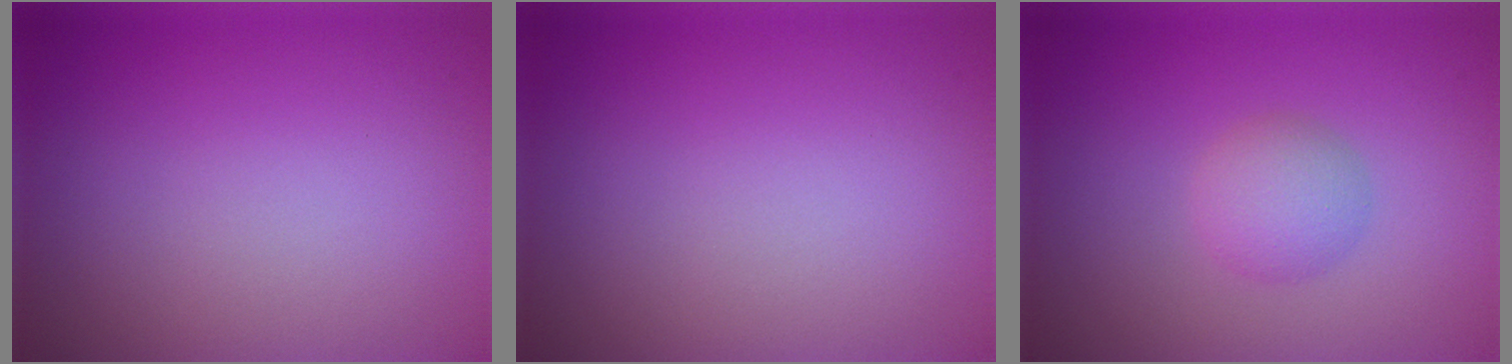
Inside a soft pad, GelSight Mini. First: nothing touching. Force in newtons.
{"total": 0.0}
{"total": 2.4, "press": 2.4, "slide": 0.1}